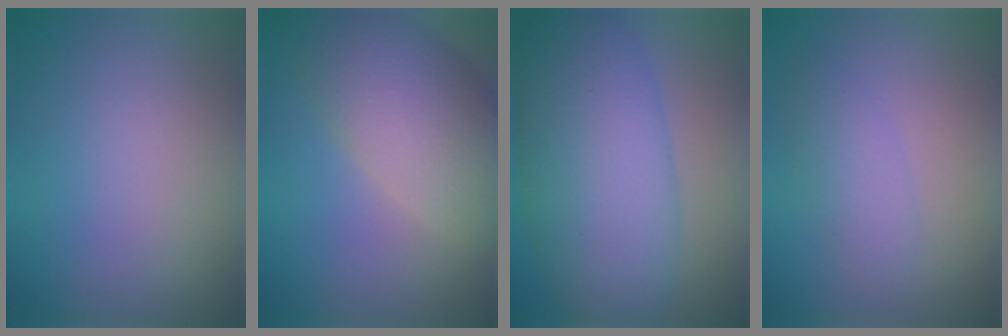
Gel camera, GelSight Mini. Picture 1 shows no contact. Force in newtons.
{"total": 7.9, "press": 7.8, "slide": 0.8}
{"total": 10.0, "press": 10.0, "slide": 0.3}
{"total": 2.2, "press": 2.2, "slide": 0.1}